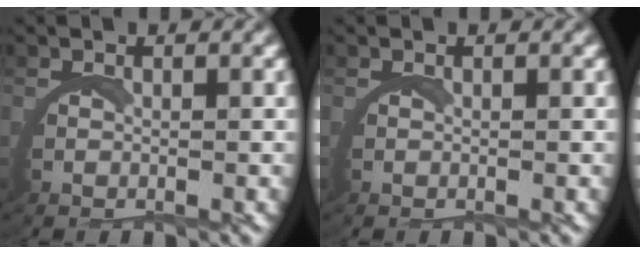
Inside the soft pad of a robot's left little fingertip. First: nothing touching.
{"total": 0.0}